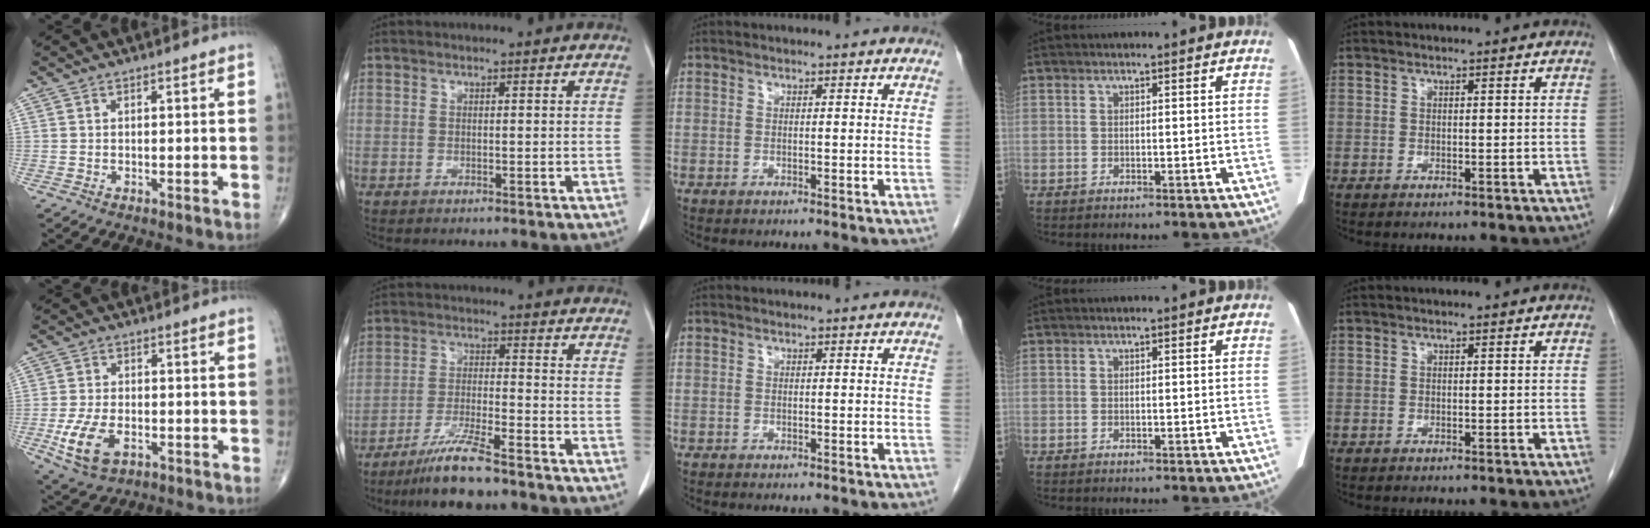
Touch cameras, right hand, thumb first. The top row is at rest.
{"thumb": {"total": 9.0, "force": [-3.1, 5.1, 6.7], "torque": [-0.137, 0.003, -0.048]}, "index": {"total": 8.2, "force": [-6.5, 0.3, 4.9], "torque": [-0.096, -0.025, -0.121]}}